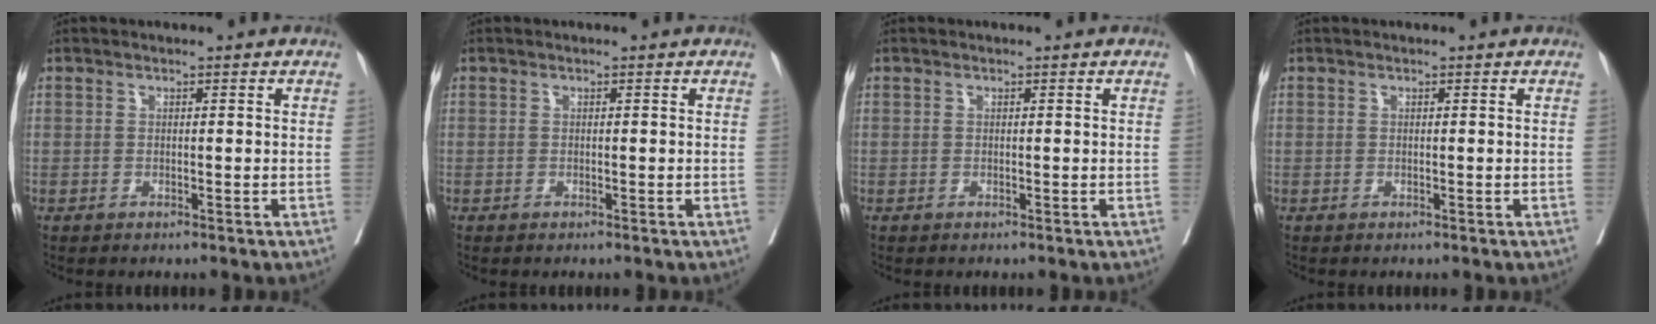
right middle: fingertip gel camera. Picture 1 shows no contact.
{"total": 0.0}
{"total": 0.0}
{"total": 0.0}